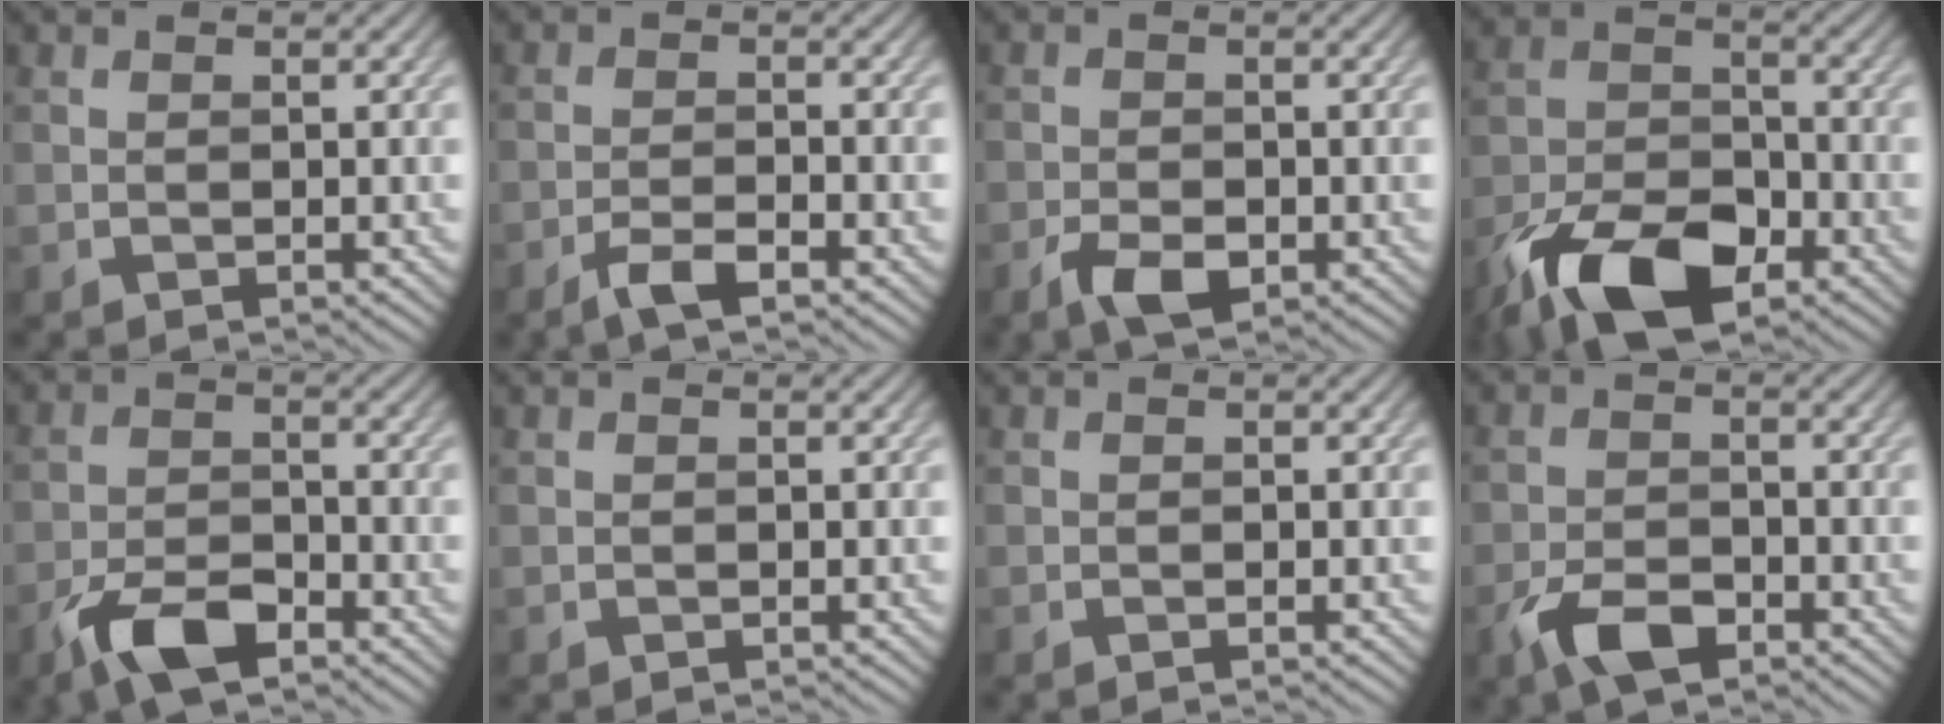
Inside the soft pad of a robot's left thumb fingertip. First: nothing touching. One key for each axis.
{"total": 3.5, "fx": -2.5, "fy": 0.7, "fz": 2.4, "tx": -0.049, "ty": 0.004, "tz": -0.053}
{"total": 3.7, "fx": -1.9, "fy": 1.9, "fz": 2.5, "tx": -0.049, "ty": -0.004, "tz": -0.037}
{"total": 12.8, "fx": -8.1, "fy": 6.0, "fz": 7.9, "tx": -0.163, "ty": -0.011, "tz": -0.162}
{"total": 6.7, "fx": -4.5, "fy": 2.8, "fz": 4.2, "tx": -0.083, "ty": 0.003, "tz": -0.088}
{"total": 0.0}
{"total": 0.0}
{"total": 5.1, "fx": -3.1, "fy": 2.6, "fz": 3.1, "tx": -0.061, "ty": -0.003, "tz": -0.065}